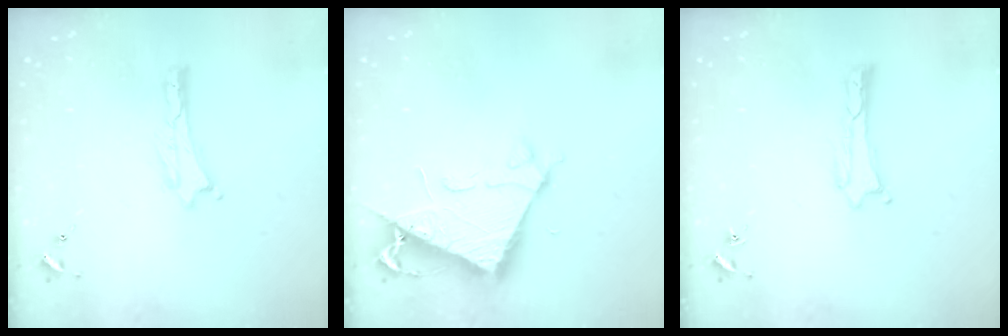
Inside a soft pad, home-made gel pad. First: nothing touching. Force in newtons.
{"total": 7.2, "press": 7.2, "slide": 0.7}
{"total": 0.0}